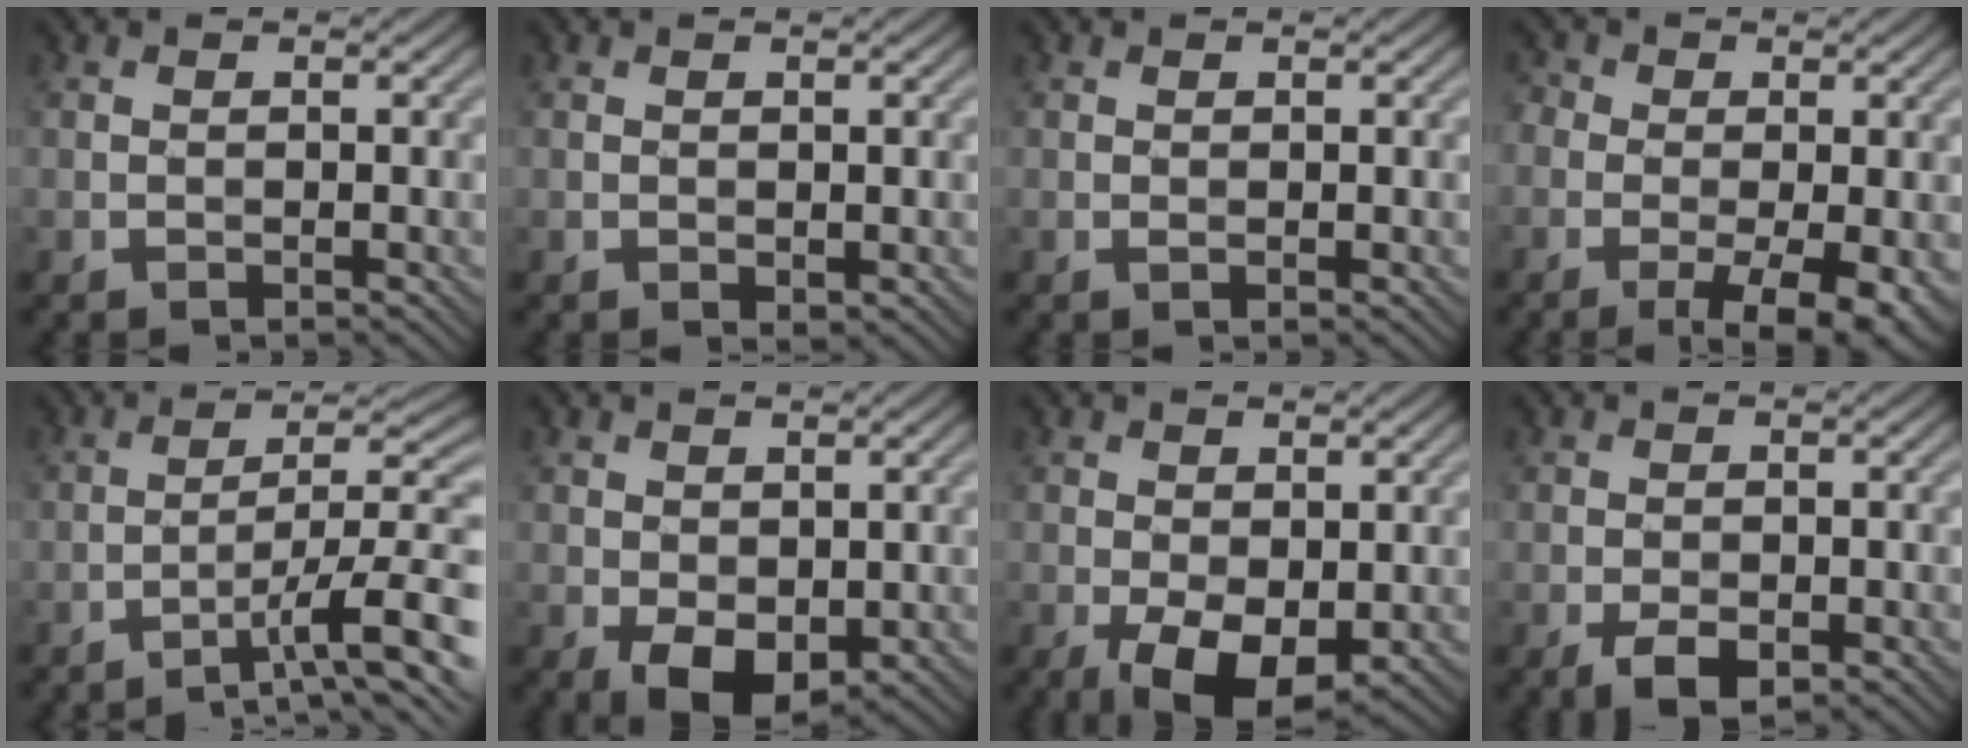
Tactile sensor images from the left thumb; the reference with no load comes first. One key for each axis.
{"total": 0.6, "fx": 0.0, "fy": 0.4, "fz": 0.5, "tx": -0.006, "ty": -0.003, "tz": 0.002}
{"total": 0.5, "fx": 0.0, "fy": 0.1, "fz": 0.5, "tx": -0.011, "ty": -0.001, "tz": 0.000}
{"total": 8.8, "fx": -3.0, "fy": 4.7, "fz": 6.8, "tx": -0.118, "ty": -0.007, "tz": -0.046}
{"total": 10.0, "fx": -5.4, "fy": 1.7, "fz": 8.3, "tx": -0.129, "ty": 0.020, "tz": -0.086}
{"total": 5.0, "fx": -0.9, "fy": 3.2, "fz": 3.7, "tx": -0.076, "ty": -0.009, "tz": -0.014}
{"total": 6.4, "fx": -1.7, "fy": 3.6, "fz": 5.0, "tx": -0.099, "ty": -0.013, "tz": -0.029}
{"total": 2.9, "fx": -1.3, "fy": 1.7, "fz": 2.0, "tx": -0.040, "ty": -0.008, "tz": -0.021}